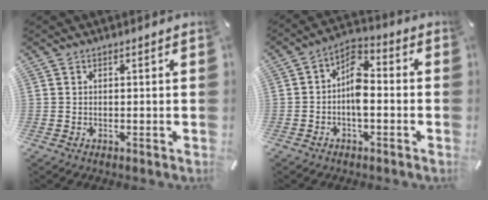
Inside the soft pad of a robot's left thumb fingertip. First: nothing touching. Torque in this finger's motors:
{"motor_torque": [-0.10, 0.94, 1.04, 0.06, 0.31]}